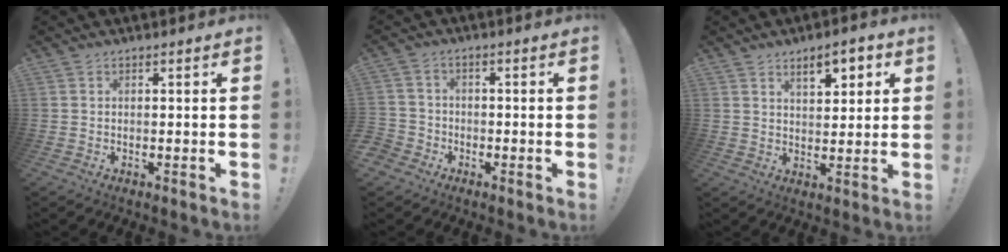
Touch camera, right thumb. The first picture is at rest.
{"total": 4.1, "force": [-2.1, 3.4, 0.9], "torque": [-0.035, 0.014, -0.040]}
{"total": 7.3, "force": [4.1, 2.9, 5.3], "torque": [-0.072, -0.015, 0.066]}